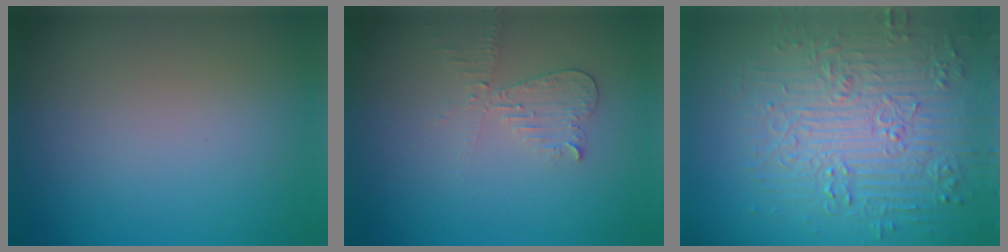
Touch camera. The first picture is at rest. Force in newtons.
{"total": 2.2, "press": 2.2, "slide": 0.2}
{"total": 7.5, "press": 5.9, "slide": 4.6}